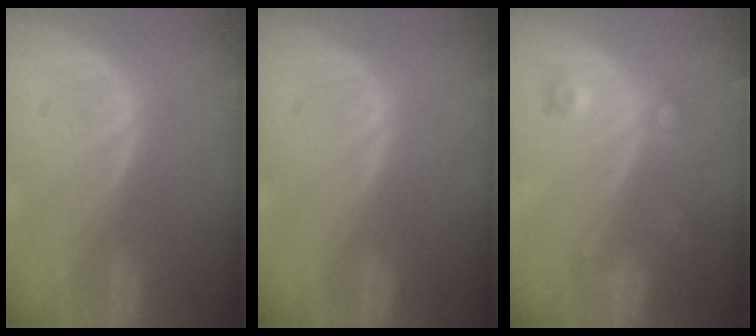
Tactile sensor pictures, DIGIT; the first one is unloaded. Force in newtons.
{"total": 0.0}
{"total": 3.7, "press": 3.4, "slide": 1.4}